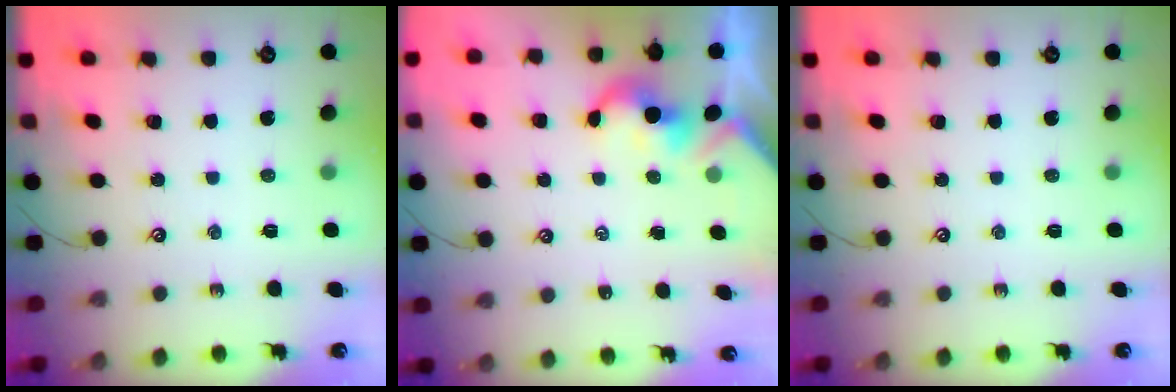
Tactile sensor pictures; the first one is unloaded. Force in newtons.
{"total": 2.0, "press": 2.0, "slide": 0.2}
{"total": 0.0}